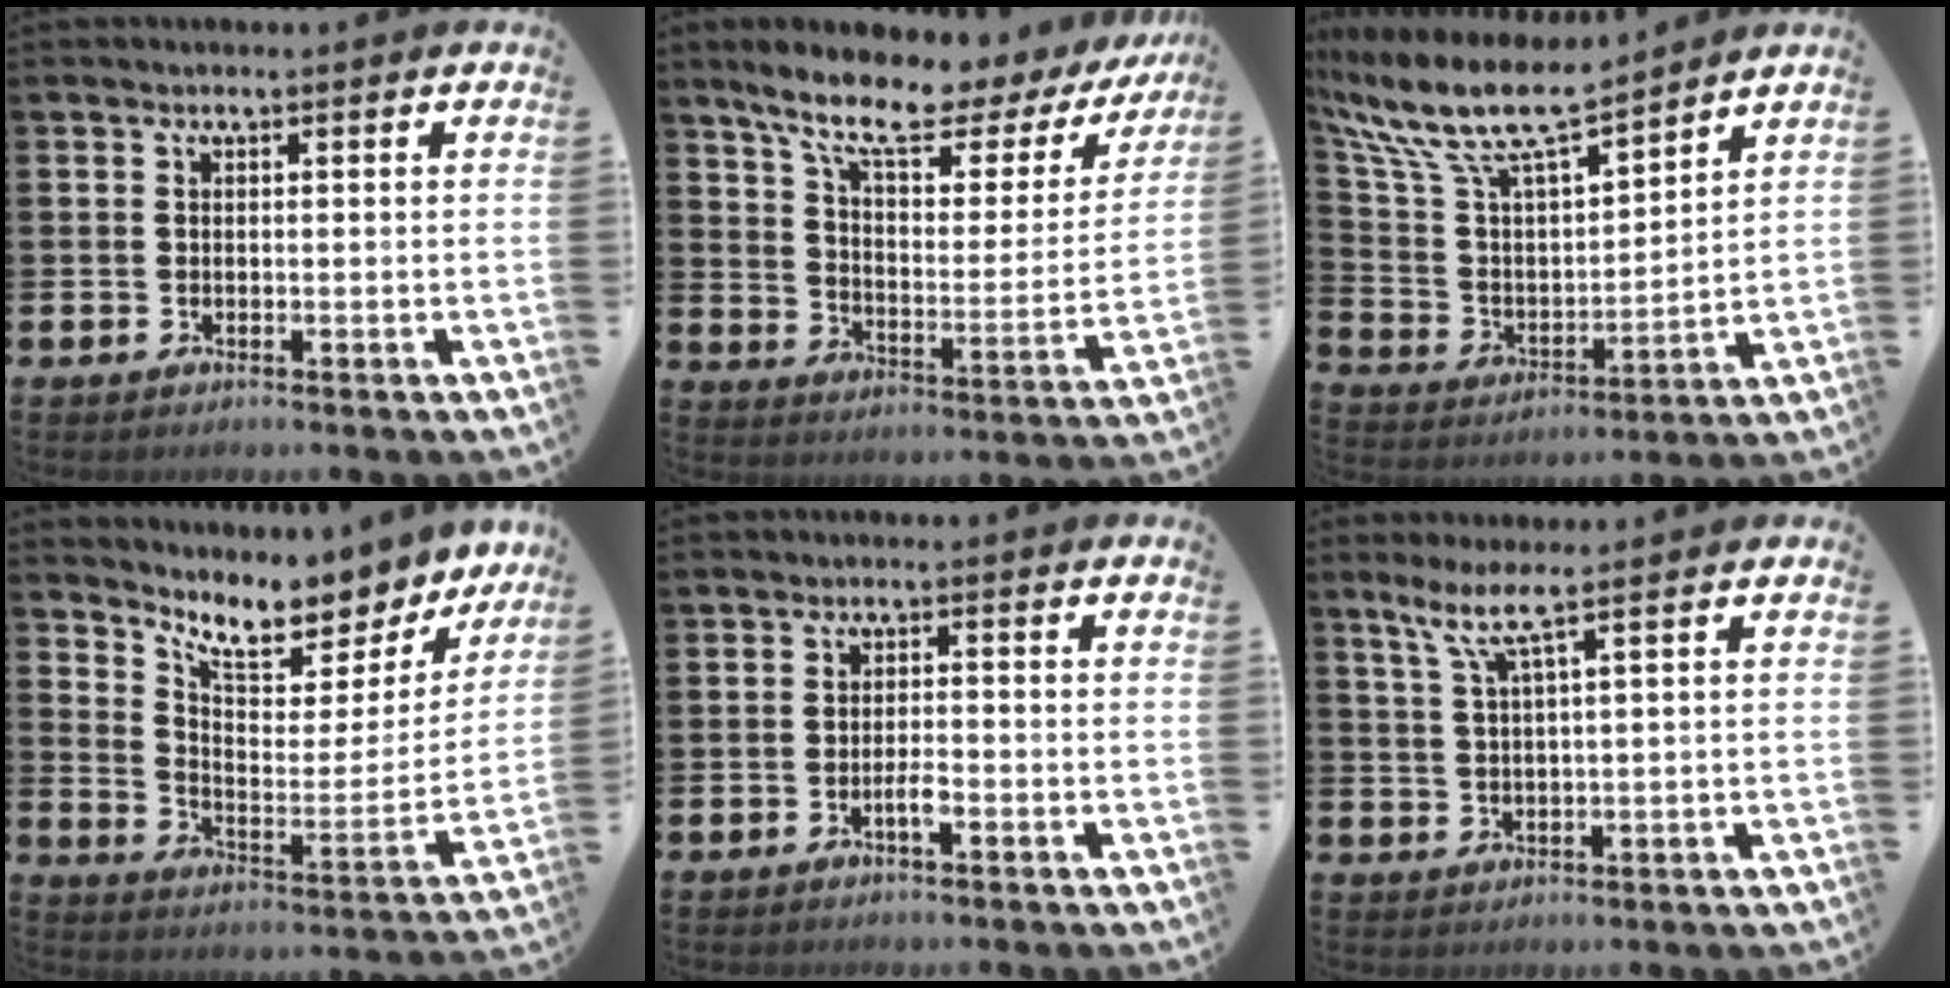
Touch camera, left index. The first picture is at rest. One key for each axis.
{"total": 10.6, "fx": 8.5, "fy": 2.9, "fz": 5.6, "tx": -0.141, "ty": -0.050, "tz": 0.142}
{"total": 11.0, "fx": 9.5, "fy": 2.2, "fz": 5.2, "tx": -0.146, "ty": -0.055, "tz": 0.165}
{"total": 9.2, "fx": 8.5, "fy": 2.3, "fz": 2.3, "tx": -0.066, "ty": -0.071, "tz": 0.148}
{"total": 2.0, "fx": -0.9, "fy": 0.4, "fz": 1.7, "tx": -0.035, "ty": 0.003, "tz": -0.016}
{"total": 4.5, "fx": 2.9, "fy": -0.1, "fz": 3.5, "tx": -0.077, "ty": -0.002, "tz": 0.049}